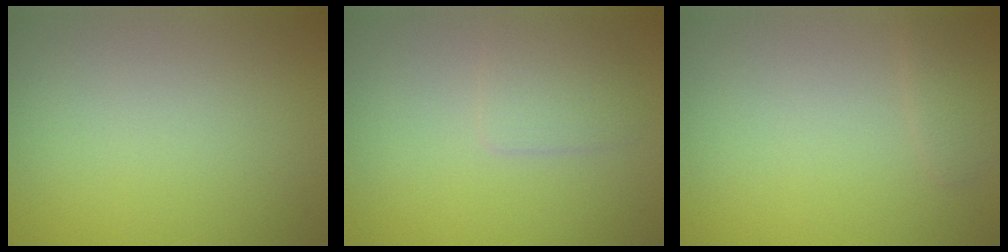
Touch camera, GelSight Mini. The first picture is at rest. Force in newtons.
{"total": 2.1, "press": 2.1, "slide": 0.0}
{"total": 1.0, "press": 1.0, "slide": 0.2}